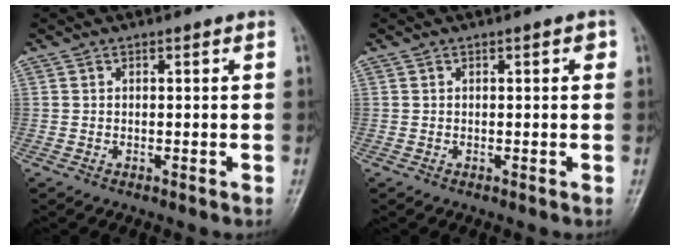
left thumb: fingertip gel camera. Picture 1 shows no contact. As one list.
[{"total": 1.1, "force": [0.4, 0.5, 1.0], "torque": [-0.012, 0.002, 0.002]}]